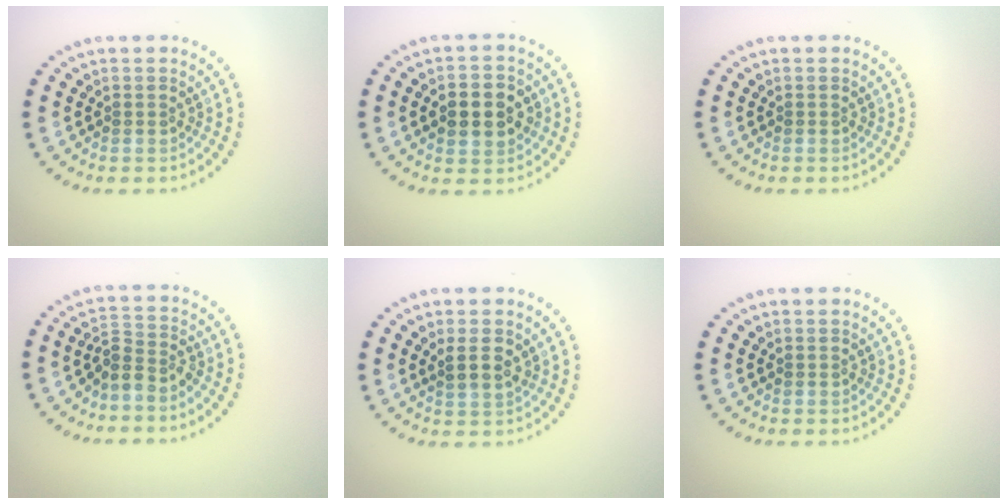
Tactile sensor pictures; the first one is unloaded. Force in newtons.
{"total": 4.5, "press": 4.5, "slide": 0.2}
{"total": 0.0}
{"total": 2.5, "press": 1.9, "slide": 1.6}
{"total": 2.3, "press": 2.2, "slide": 0.7}
{"total": 0.0}